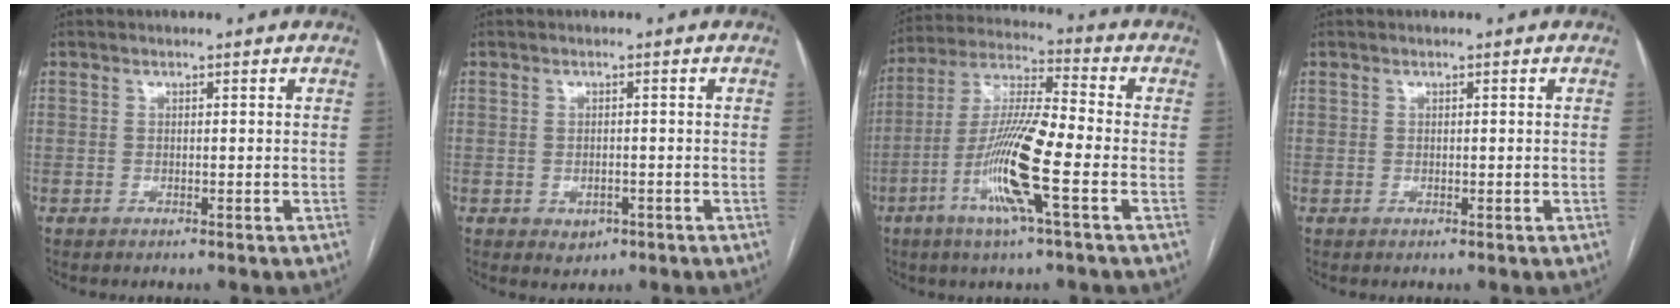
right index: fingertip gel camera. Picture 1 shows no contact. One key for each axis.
{"total": 2.2, "fx": -1.0, "fy": 1.6, "fz": 1.2, "tx": -0.014, "ty": 0.001, "tz": -0.003}
{"total": 13.8, "fx": -4.6, "fy": 0.4, "fz": 13.0, "tx": -0.263, "ty": -0.007, "tz": -0.092}
{"total": 0.0}